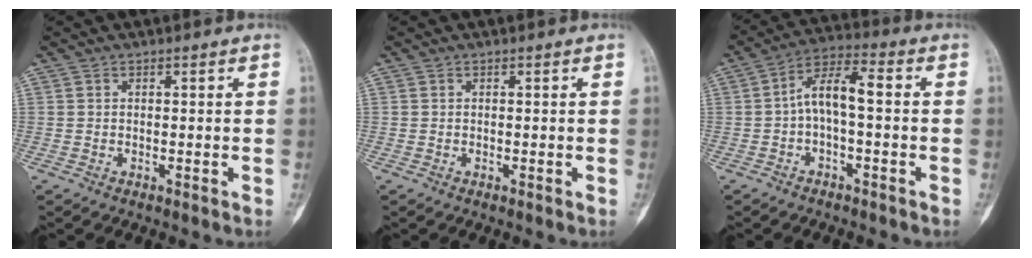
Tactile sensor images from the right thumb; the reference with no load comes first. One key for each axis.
{"total": 0.0}
{"total": 7.6, "fx": -0.6, "fy": 2.9, "fz": 7.0, "tx": -0.128, "ty": 0.042, "tz": -0.019}